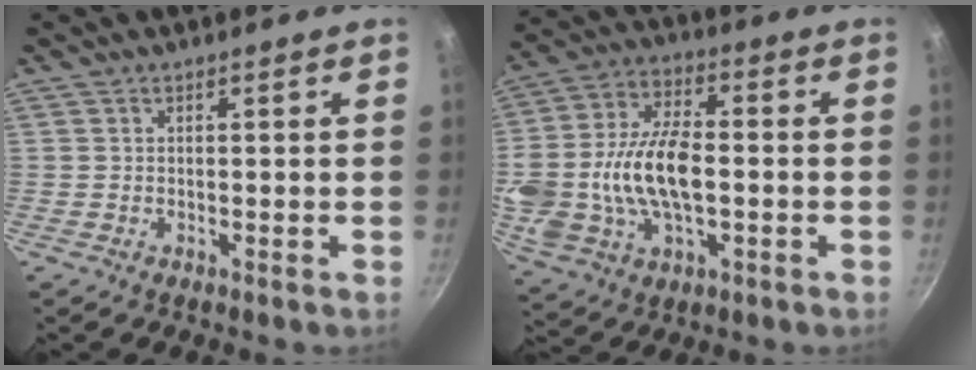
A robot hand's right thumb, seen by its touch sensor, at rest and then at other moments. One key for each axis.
{"total": 19.0, "fx": -1.7, "fy": 10.6, "fz": 15.7, "tx": -0.321, "ty": 0.022, "tz": -0.023}